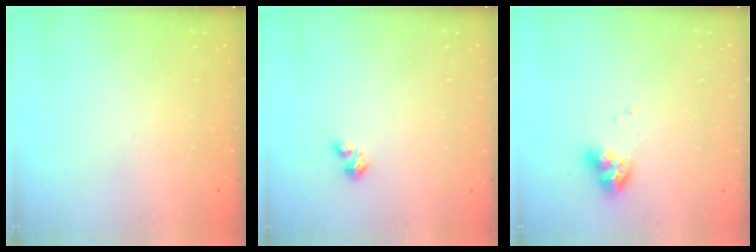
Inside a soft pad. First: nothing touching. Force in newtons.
{"total": 1.6, "press": 1.6, "slide": 0.3}
{"total": 8.6, "press": 8.5, "slide": 0.9}